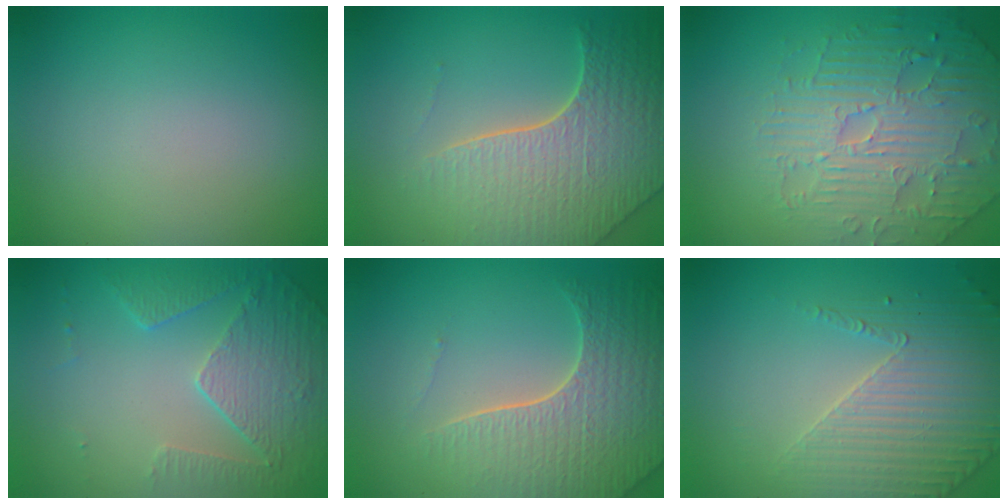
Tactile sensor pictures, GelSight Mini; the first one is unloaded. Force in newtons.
{"total": 7.9, "press": 5.7, "slide": 5.5}
{"total": 5.1, "press": 4.9, "slide": 1.5}
{"total": 5.3, "press": 3.8, "slide": 3.7}
{"total": 7.3, "press": 5.3, "slide": 5.0}
{"total": 3.8, "press": 3.6, "slide": 1.1}